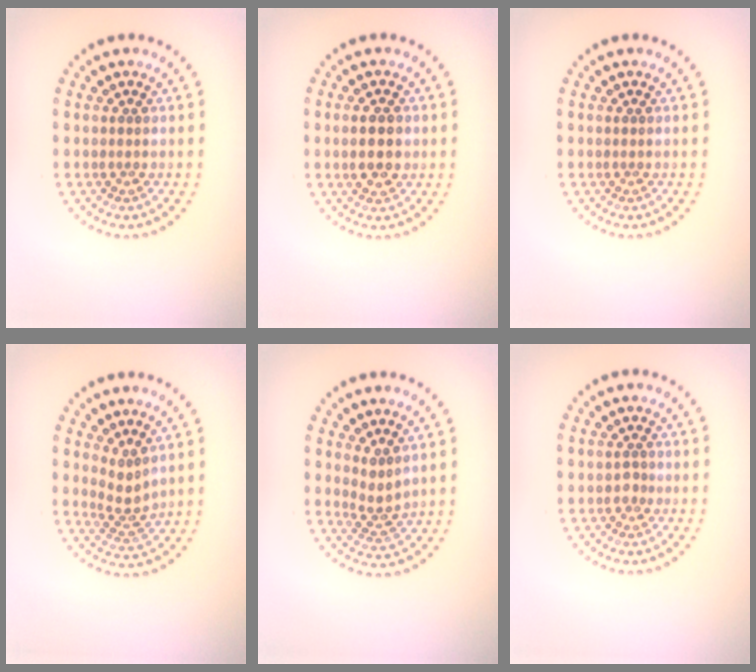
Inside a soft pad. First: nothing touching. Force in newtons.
{"total": 3.0, "press": 3.0, "slide": 0.0}
{"total": 0.0}
{"total": 2.3, "press": 1.6, "slide": 1.6}
{"total": 2.0, "press": 1.5, "slide": 1.4}
{"total": 0.9, "press": 0.6, "slide": 0.6}